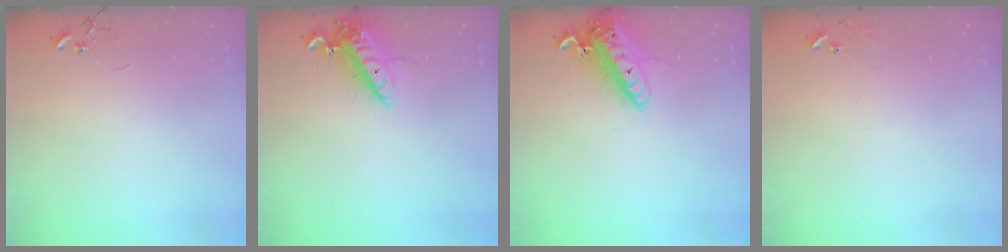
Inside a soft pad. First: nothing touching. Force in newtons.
{"total": 14.1, "press": 13.9, "slide": 2.6}
{"total": 16.4, "press": 16.0, "slide": 3.4}
{"total": 7.0, "press": 7.0, "slide": 0.5}